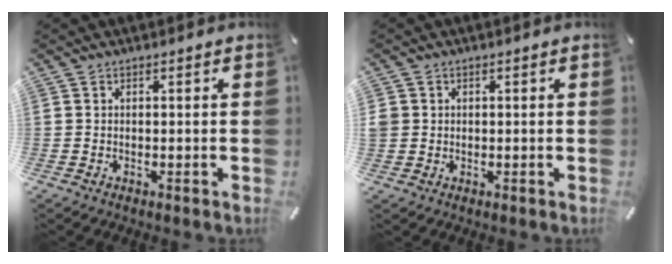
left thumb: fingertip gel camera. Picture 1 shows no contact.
{"total": 2.4, "force": [0.6, 2.3, 0.4], "torque": [-0.007, 0.005, 0.012]}